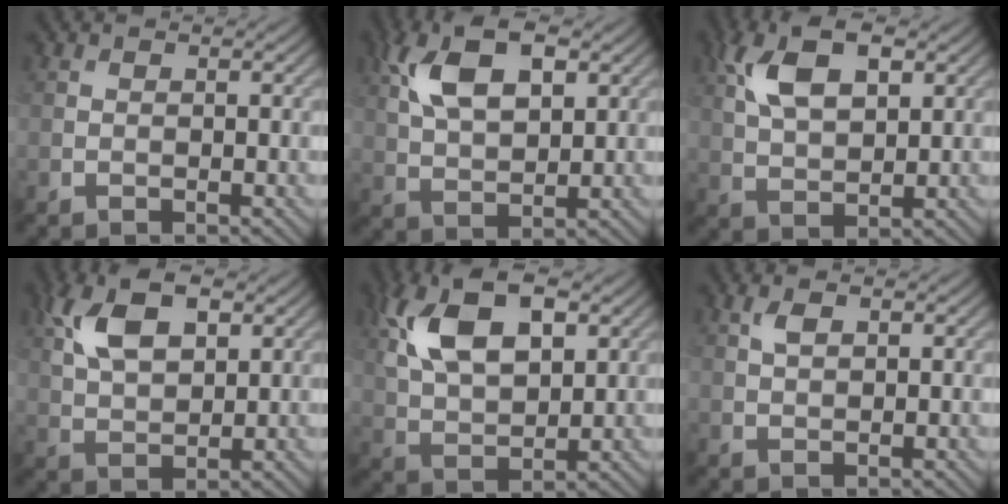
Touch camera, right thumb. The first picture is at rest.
{"total": 9.9, "force": [4.0, 4.9, 7.6], "torque": [-0.160, 0.014, 0.077]}
{"total": 8.9, "force": [3.7, 4.3, 6.8], "torque": [-0.145, 0.012, 0.071]}
{"total": 8.9, "force": [3.9, 4.5, 6.6], "torque": [-0.146, 0.012, 0.074]}
{"total": 12.2, "force": [4.9, 6.3, 9.3], "torque": [-0.205, 0.017, 0.092]}
{"total": 2.1, "force": [1.0, 0.9, 1.6], "torque": [-0.036, 0.003, 0.020]}